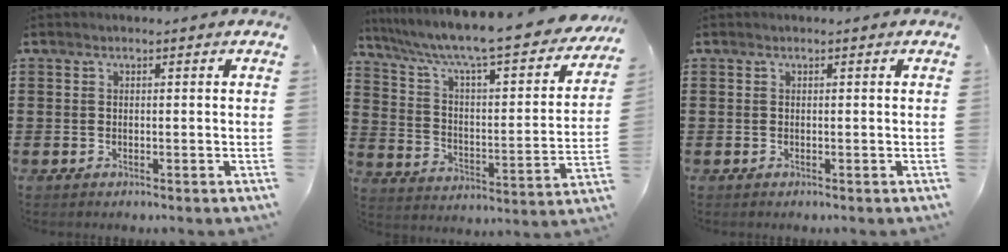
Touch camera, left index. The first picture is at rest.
{"total": 8.7, "force": [7.4, 0.4, 4.5], "torque": [-0.120, -0.057, 0.118]}
{"total": 0.0}